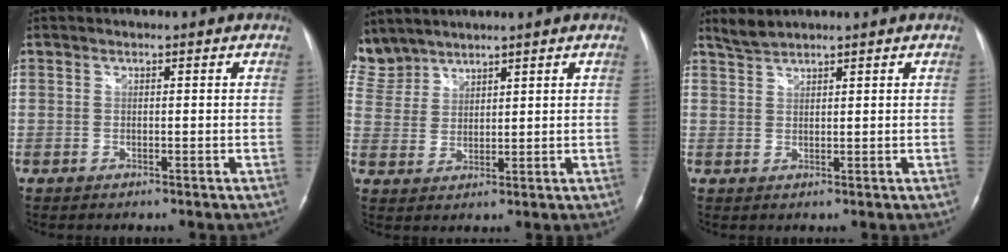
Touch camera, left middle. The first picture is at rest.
{"total": 8.1, "force": [7.3, 3.5, 0.6], "torque": [-0.031, 0.012, 0.163]}
{"total": 2.1, "force": [2.1, -0.1, 0.2], "torque": [-0.009, 0.010, 0.048]}